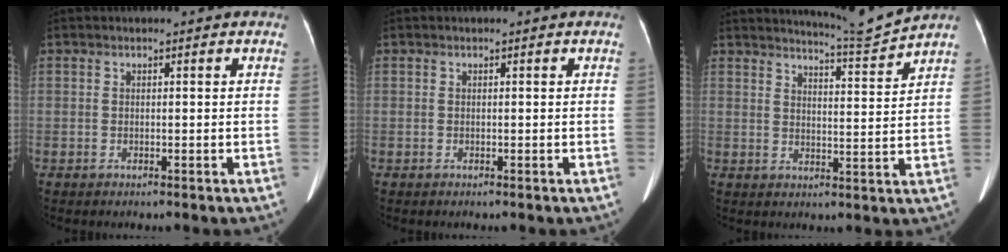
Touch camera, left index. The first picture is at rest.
{"total": 0.0}
{"total": 6.5, "force": [6.1, -2.2, 0.3], "torque": [-0.021, -0.040, 0.098]}